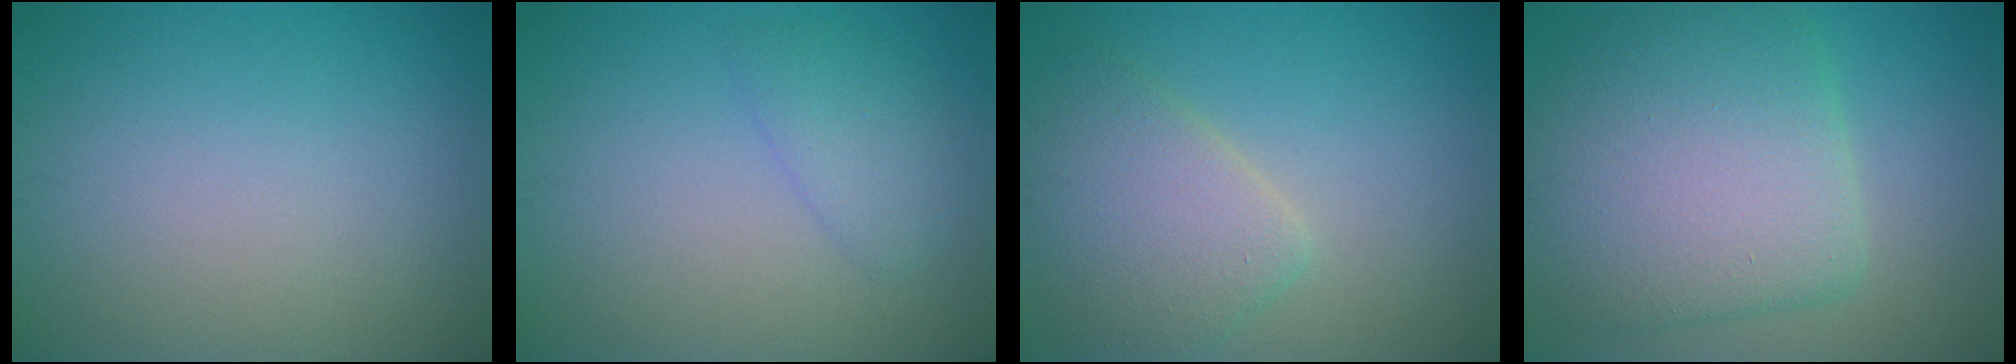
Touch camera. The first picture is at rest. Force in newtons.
{"total": 2.0, "press": 2.0, "slide": 0.2}
{"total": 4.8, "press": 4.8, "slide": 0.2}
{"total": 9.2, "press": 9.2, "slide": 0.5}